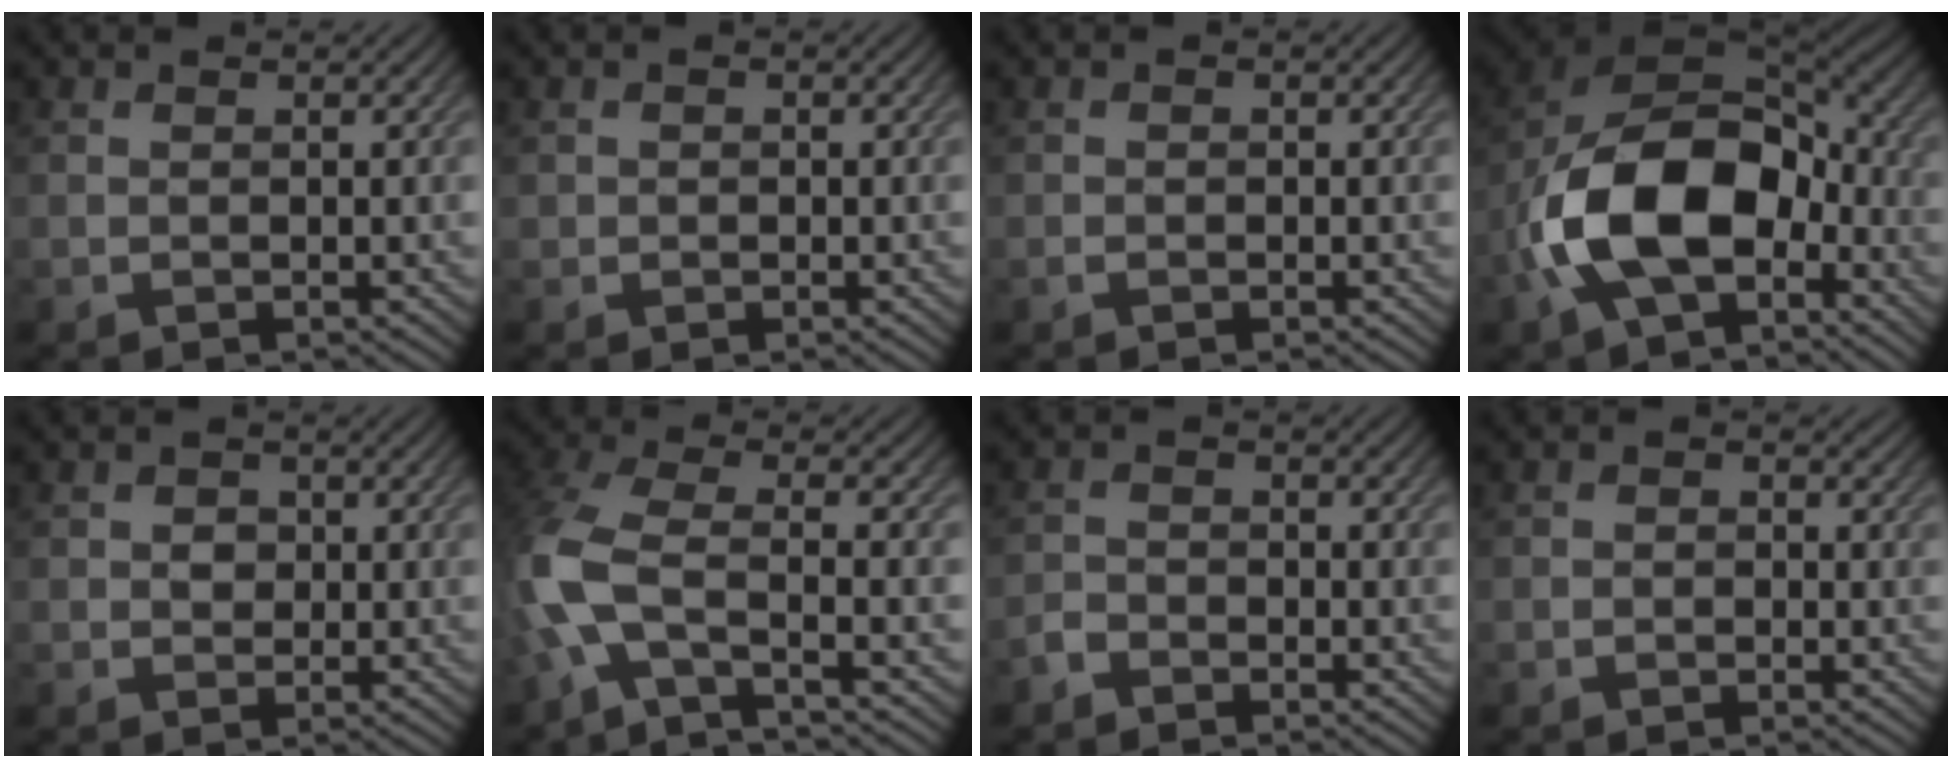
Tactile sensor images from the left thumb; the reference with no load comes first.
{"total": 1.0, "force": [-0.1, 0.9, 0.2], "torque": [-0.003, -0.005, -0.002]}
{"total": 0.7, "force": [-0.4, 0.5, 0.3], "torque": [-0.007, -0.001, -0.008]}
{"total": 16.3, "force": [-4.3, 9.5, 12.5], "torque": [-0.259, -0.014, -0.086]}
{"total": 1.8, "force": [0.0, 1.7, 0.7], "torque": [-0.009, -0.002, -0.004]}
{"total": 9.6, "force": [-3.3, 3.3, 8.3], "torque": [-0.198, -0.002, -0.085]}
{"total": 2.0, "force": [-1.7, 0.9, 0.5], "torque": [-0.009, 0.002, -0.040]}
{"total": 0.9, "force": [-0.4, 0.7, 0.4], "torque": [-0.005, -0.001, -0.010]}